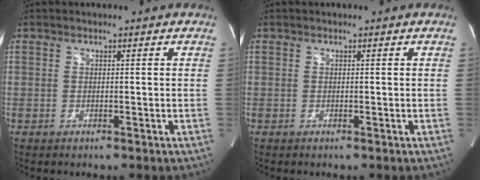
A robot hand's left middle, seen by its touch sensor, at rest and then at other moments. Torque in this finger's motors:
{"motor_torque": [-0.05, -0.01, 0.04, 0.00]}